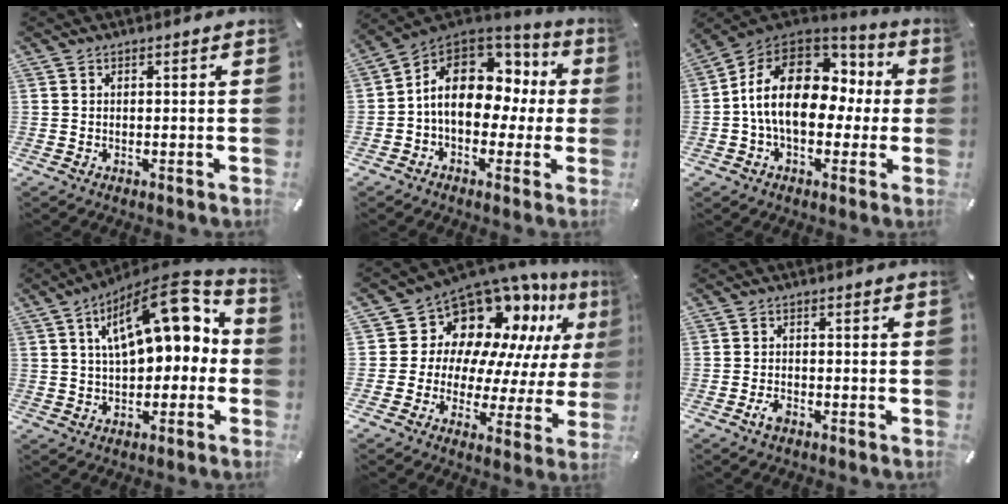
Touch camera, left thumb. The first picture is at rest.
{"total": 15.0, "force": [2.0, 10.9, 10.0], "torque": [-0.169, -0.006, 0.035]}
{"total": 19.1, "force": [1.5, 12.8, 14.1], "torque": [-0.254, 0.007, 0.028]}
{"total": 16.1, "force": [6.8, 7.4, 12.6], "torque": [-0.189, -0.035, 0.117]}
{"total": 13.1, "force": [9.1, 8.5, 3.9], "torque": [-0.076, -0.100, 0.164]}
{"total": 2.6, "force": [-1.5, 1.5, 1.6], "torque": [-0.042, 0.001, -0.032]}